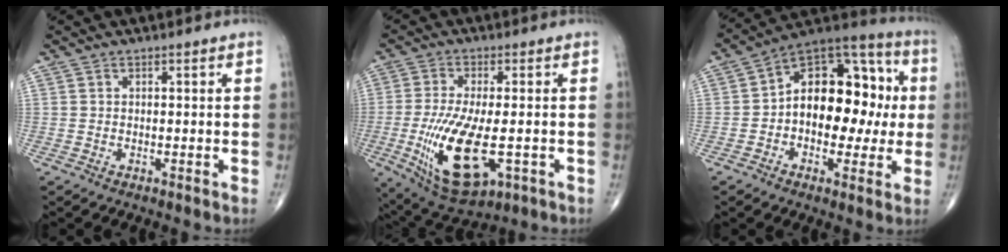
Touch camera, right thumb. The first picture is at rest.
{"total": 15.9, "force": [-3.7, 6.5, 14.0], "torque": [-0.270, -0.018, -0.046]}
{"total": 18.9, "force": [0.1, 11.7, 14.8], "torque": [-0.172, 0.046, -0.008]}